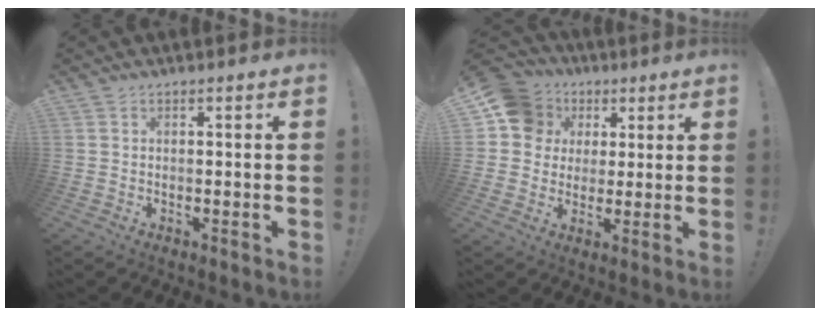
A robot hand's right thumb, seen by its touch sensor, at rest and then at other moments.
{"total": 12.3, "force": [3.7, 11.0, 4.1], "torque": [-0.055, -0.006, 0.078]}